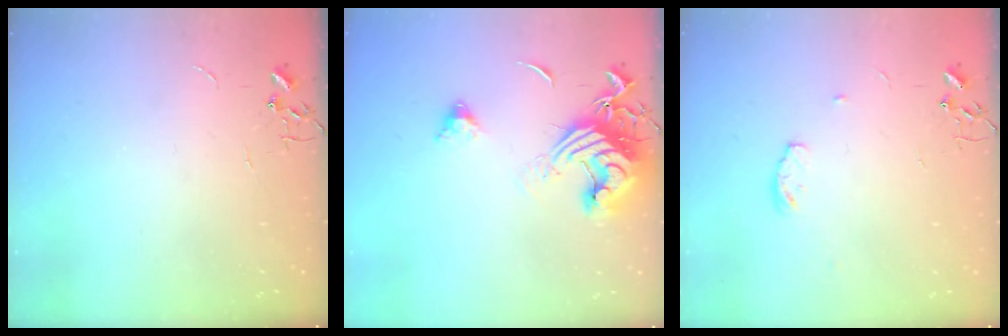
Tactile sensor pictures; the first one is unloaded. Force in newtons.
{"total": 14.9, "press": 14.8, "slide": 1.9}
{"total": 4.9, "press": 4.8, "slide": 0.6}